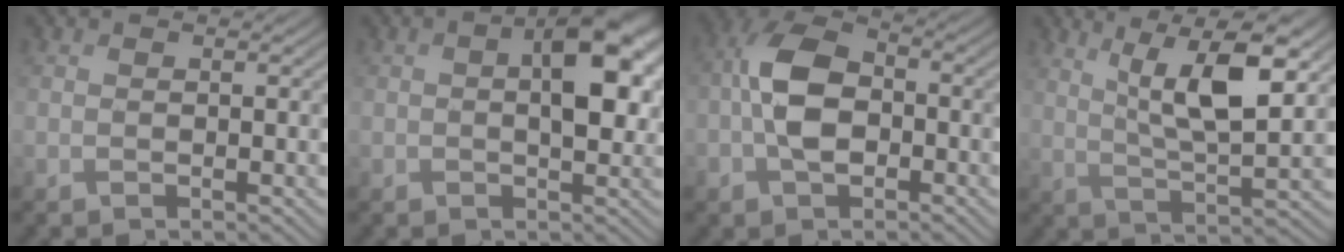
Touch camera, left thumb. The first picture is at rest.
{"total": 7.0, "force": [1.2, 3.5, 6.0], "torque": [-0.086, 0.005, 0.018]}
{"total": 7.9, "force": [-1.5, 4.8, 6.1], "torque": [-0.125, 0.014, -0.041]}
{"total": 10.4, "force": [4.3, 2.9, 9.0], "torque": [-0.164, 0.001, 0.076]}